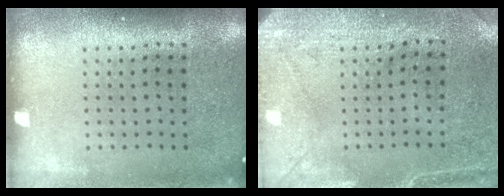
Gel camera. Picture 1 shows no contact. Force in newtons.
{"total": 3.0, "press": 2.4, "slide": 1.8}